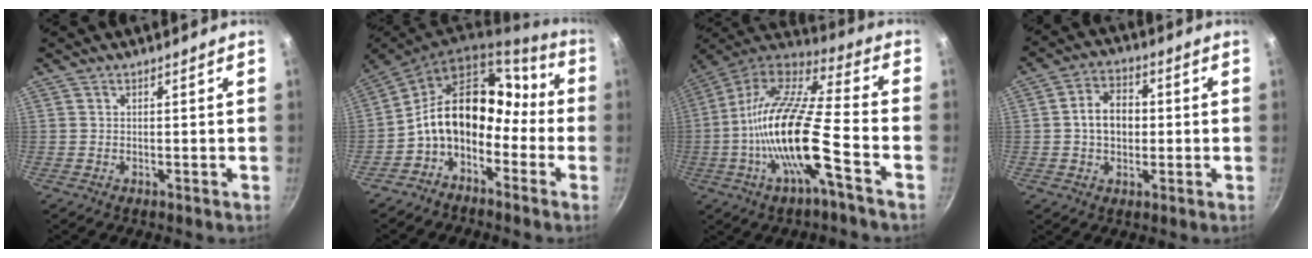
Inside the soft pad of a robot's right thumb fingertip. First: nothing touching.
{"total": 15.9, "force": [-4.3, 11.4, 10.3], "torque": [-0.124, 0.087, -0.100]}
{"total": 21.5, "force": [-6.5, 5.8, 19.6], "torque": [-0.360, 0.041, -0.138]}
{"total": 8.3, "force": [0.1, 6.0, 5.7], "torque": [-0.072, 0.017, -0.006]}